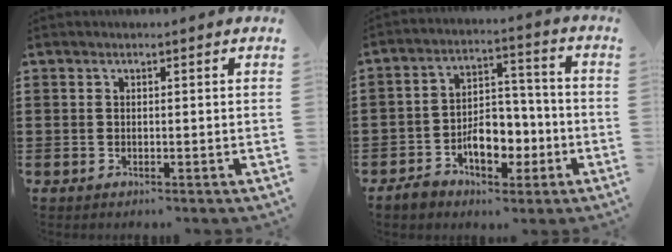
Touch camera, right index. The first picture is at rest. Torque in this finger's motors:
{"motor_torque": [1.47, -0.67, 0.38, 0.07]}